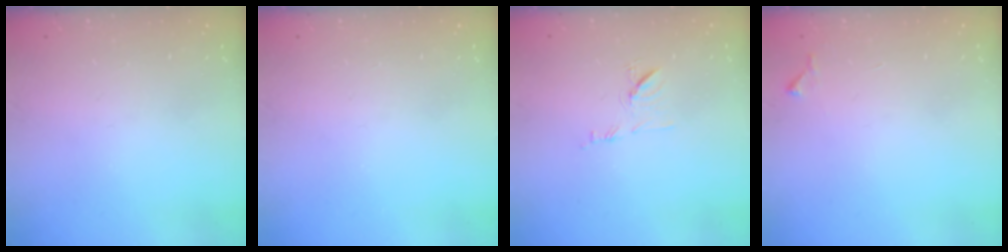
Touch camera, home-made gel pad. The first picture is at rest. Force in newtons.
{"total": 0.0}
{"total": 7.5, "press": 7.5, "slide": 0.8}
{"total": 4.4, "press": 4.4, "slide": 0.7}